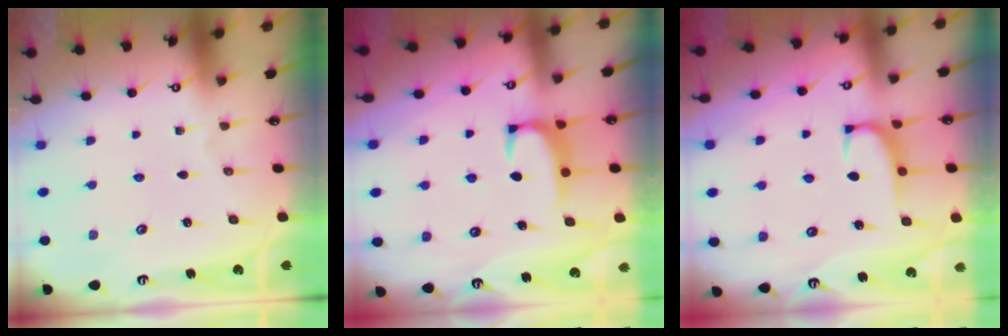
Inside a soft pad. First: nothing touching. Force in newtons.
{"total": 2.2, "press": 2.2, "slide": 0.3}
{"total": 1.4, "press": 1.2, "slide": 0.7}